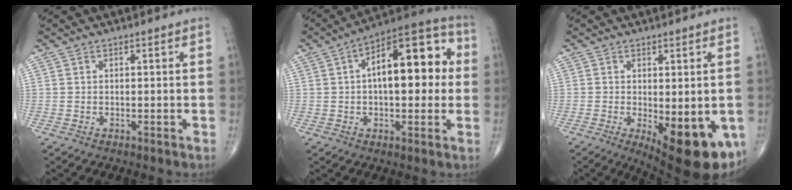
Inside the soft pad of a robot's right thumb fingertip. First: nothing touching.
{"total": 17.9, "force": [2.4, 8.3, 15.7], "torque": [-0.200, 0.035, 0.026]}
{"total": 15.1, "force": [-4.9, 5.8, 13.1], "torque": [-0.133, -0.018, -0.051]}